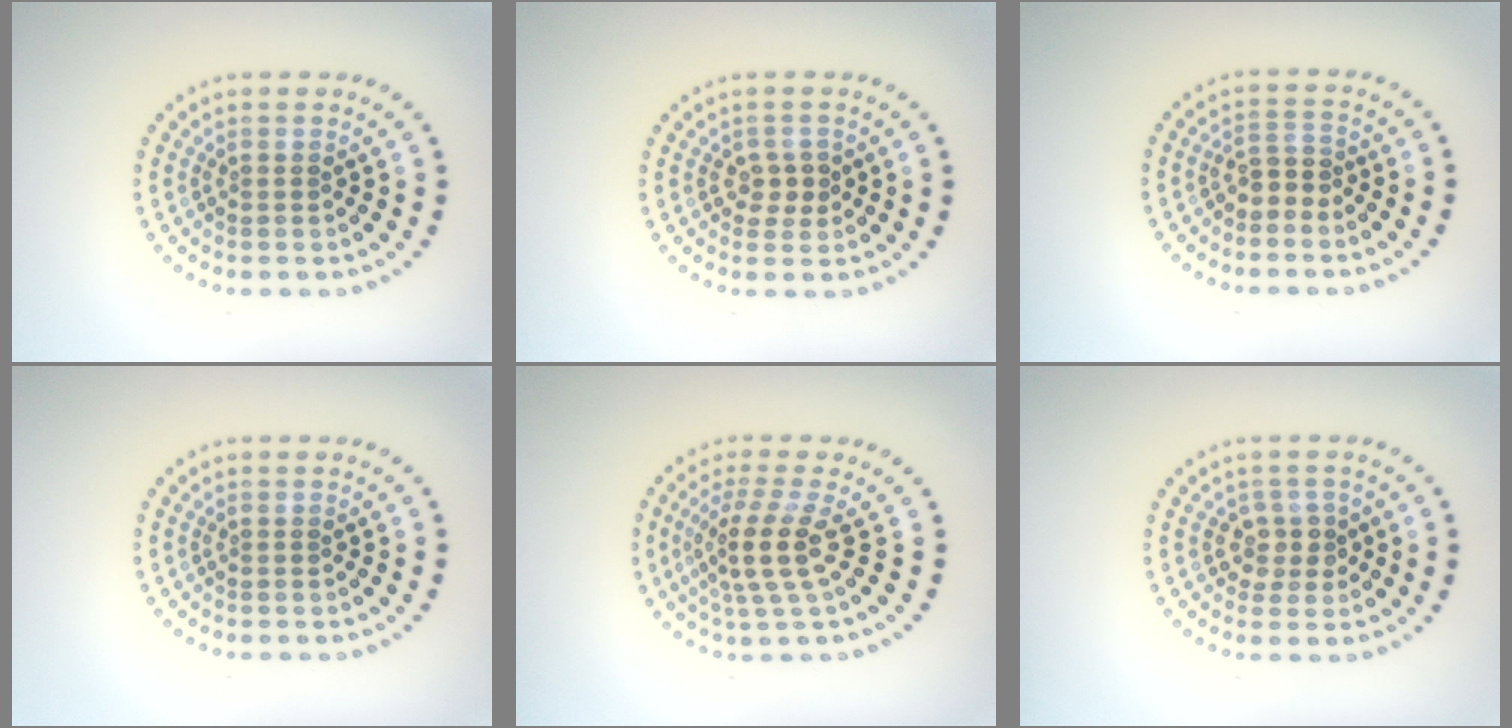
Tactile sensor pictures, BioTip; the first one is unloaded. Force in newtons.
{"total": 1.8, "press": 1.7, "slide": 0.5}
{"total": 1.8, "press": 1.5, "slide": 0.9}
{"total": 0.0}
{"total": 3.9, "press": 2.8, "slide": 2.7}
{"total": 1.8, "press": 1.7, "slide": 0.6}